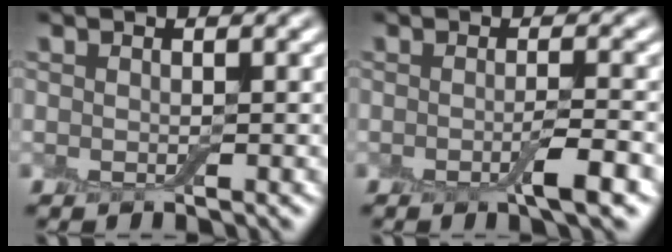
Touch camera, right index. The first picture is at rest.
{"total": 2.6, "force": [-1.2, 0.3, 2.3], "torque": [-0.038, -0.006, -0.020]}